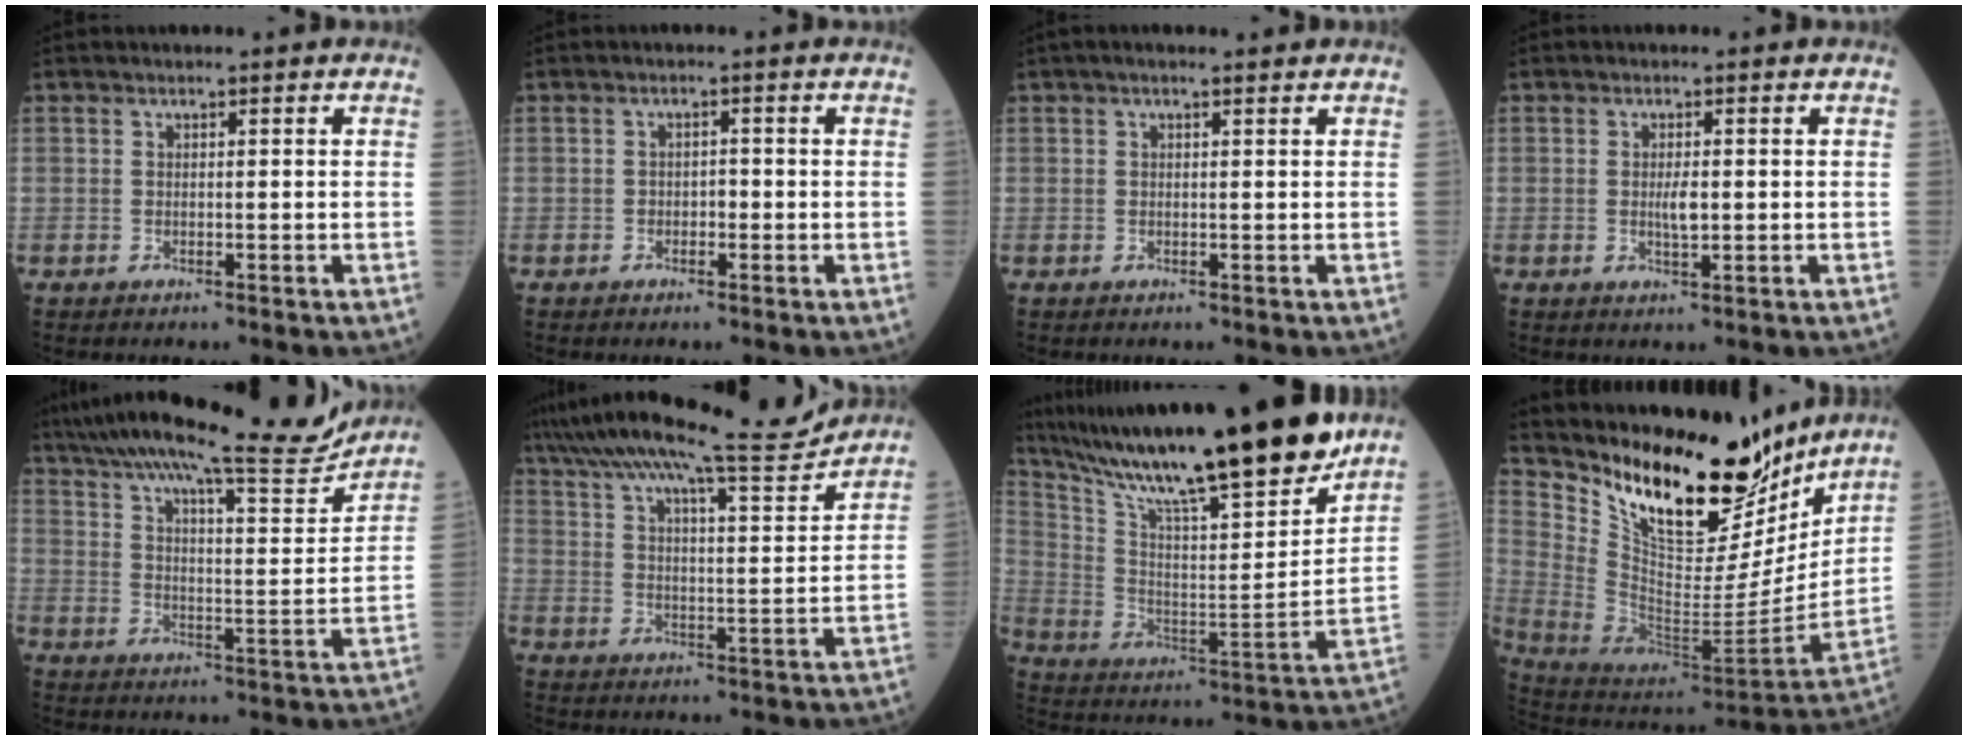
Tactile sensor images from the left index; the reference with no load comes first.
{"total": 1.3, "force": [-0.4, 0.8, 0.9], "torque": [-0.009, 0.004, -0.009]}
{"total": 1.9, "force": [1.4, 0.3, 1.3], "torque": [-0.026, 0.016, 0.020]}
{"total": 2.3, "force": [0.0, 0.6, 2.2], "torque": [-0.044, -0.002, 0.002]}
{"total": 20.6, "force": [18.6, 1.3, 8.7], "torque": [-0.147, -0.022, 0.266]}
{"total": 17.7, "force": [16.1, 0.0, 7.4], "torque": [-0.125, -0.010, 0.241]}
{"total": 25.2, "force": [20.7, 1.5, 14.3], "torque": [-0.255, -0.023, 0.333]}
{"total": 22.4, "force": [17.2, 7.8, 12.0], "torque": [-0.206, -0.027, 0.293]}